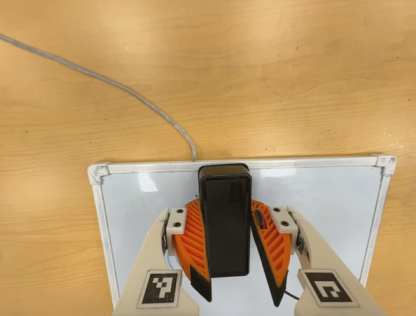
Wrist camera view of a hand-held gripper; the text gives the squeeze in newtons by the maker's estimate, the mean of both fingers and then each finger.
{"total": 11.2, "left": 12.6, "right": 9.8}